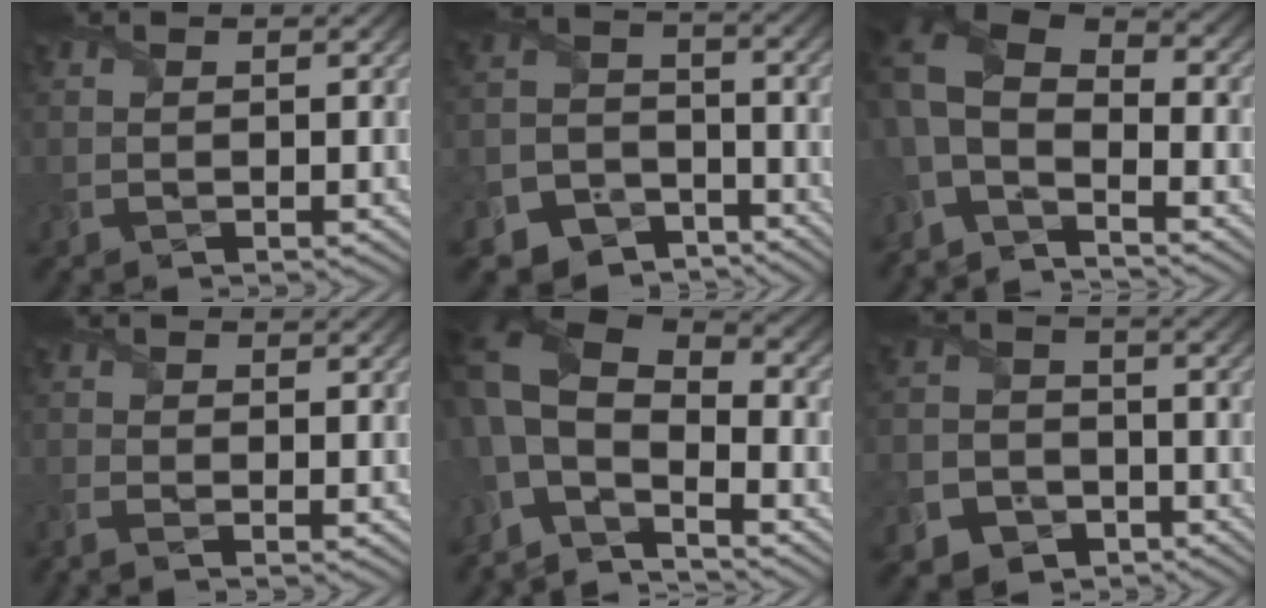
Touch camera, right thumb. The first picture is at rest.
{"total": 9.2, "force": [-6.8, 5.4, 2.9], "torque": [-0.078, -0.022, -0.128]}
{"total": 7.8, "force": [-3.5, 3.8, 5.9], "torque": [-0.131, 0.001, -0.084]}
{"total": 2.3, "force": [-1.6, 0.4, 1.6], "torque": [-0.042, -0.004, -0.038]}
{"total": 9.5, "force": [-3.4, 4.8, 7.5], "torque": [-0.174, -0.005, -0.076]}
{"total": 7.8, "force": [-4.9, 5.7, 2.3], "torque": [-0.065, -0.026, -0.102]}